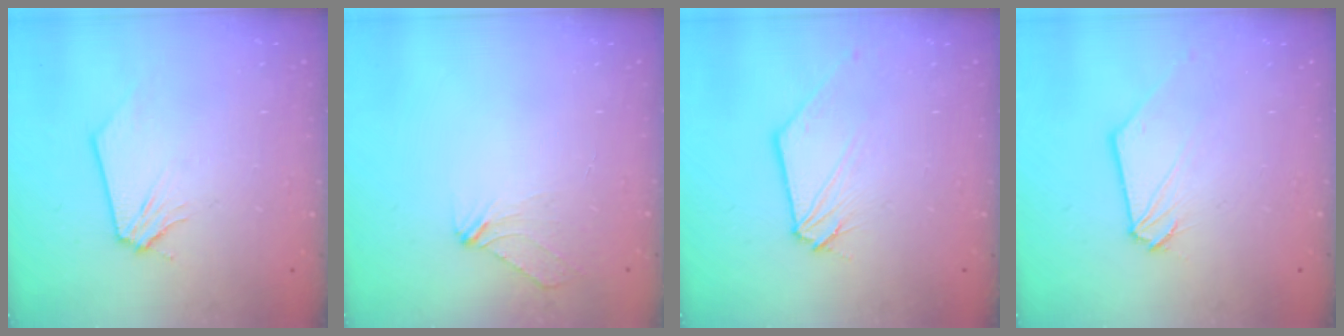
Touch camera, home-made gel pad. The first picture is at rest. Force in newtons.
{"total": 3.8, "press": 3.6, "slide": 1.0}
{"total": 0.5, "press": 0.5, "slide": 0.1}
{"total": 0.9, "press": 0.9, "slide": 0.2}